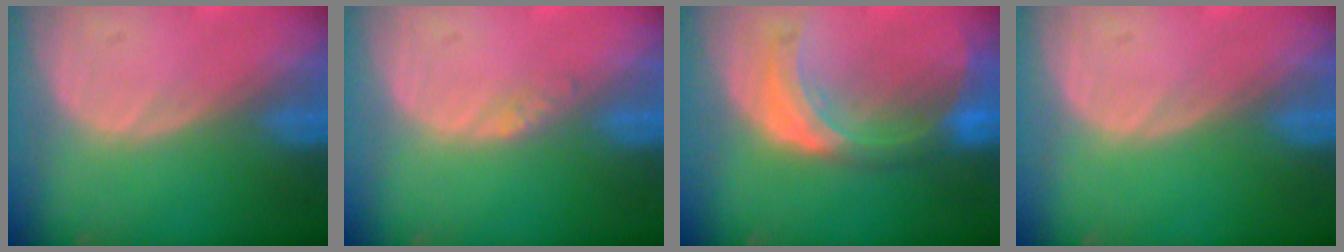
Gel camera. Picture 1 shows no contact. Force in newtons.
{"total": 1.1, "press": 1.1, "slide": 0.1}
{"total": 8.1, "press": 7.2, "slide": 3.7}
{"total": 0.0}